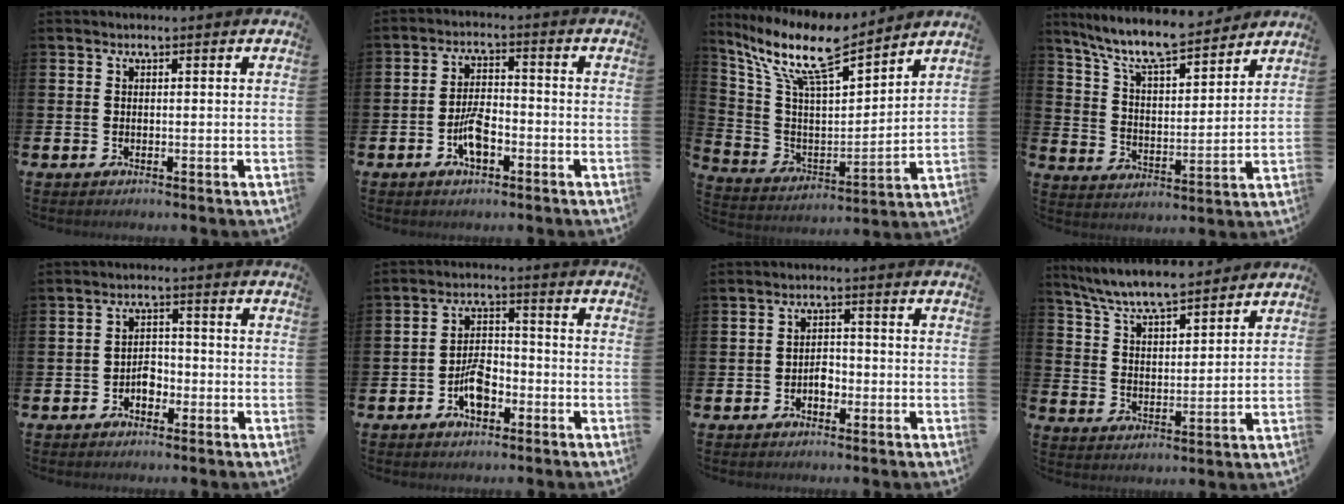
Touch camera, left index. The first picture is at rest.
{"total": 4.7, "force": [-2.0, 2.1, 3.7], "torque": [-0.076, 0.011, -0.037]}
{"total": 12.1, "force": [9.9, 2.7, 6.5], "torque": [-0.170, -0.050, 0.170]}
{"total": 9.7, "force": [8.7, 1.7, 3.9], "torque": [-0.108, -0.056, 0.152]}
{"total": 2.6, "force": [-1.4, 1.7, 1.3], "torque": [-0.027, 0.007, -0.030]}
{"total": 5.2, "force": [-2.5, 2.6, 3.7], "torque": [-0.074, 0.016, -0.046]}
{"total": 2.1, "force": [-1.0, 1.4, 1.3], "torque": [-0.025, 0.006, -0.021]}
{"total": 7.1, "force": [6.8, 0.5, 2.1], "torque": [-0.072, -0.039, 0.121]}